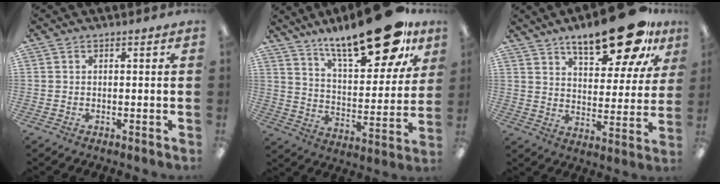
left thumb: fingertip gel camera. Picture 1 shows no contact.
{"total": 23.7, "force": [17.1, 8.0, 14.2], "torque": [-0.214, -0.103, 0.284]}
{"total": 19.0, "force": [13.0, 7.1, 12.0], "torque": [-0.174, -0.068, 0.211]}